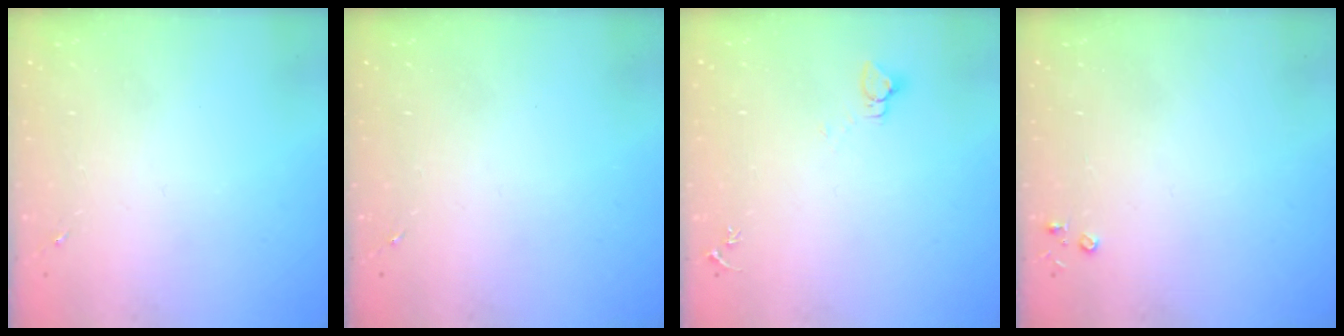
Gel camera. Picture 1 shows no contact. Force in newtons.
{"total": 0.0}
{"total": 2.7, "press": 2.7, "slide": 0.1}
{"total": 2.8, "press": 2.8, "slide": 0.3}